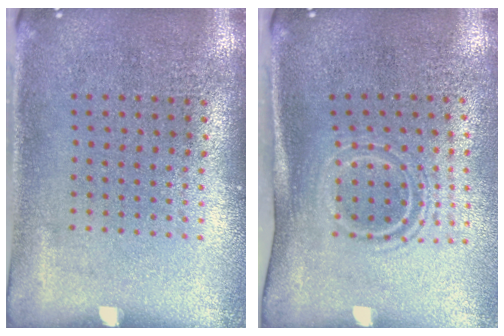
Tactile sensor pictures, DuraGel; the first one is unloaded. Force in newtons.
{"total": 1.6, "press": 1.0, "slide": 1.2}